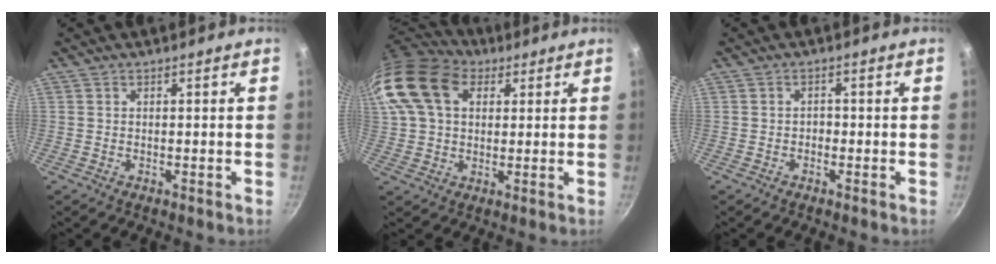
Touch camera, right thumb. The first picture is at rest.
{"total": 20.7, "force": [6.9, 14.5, 13.0], "torque": [-0.285, 0.033, 0.115]}
{"total": 1.1, "force": [-0.5, 0.8, 0.5], "torque": [-0.005, 0.006, -0.010]}